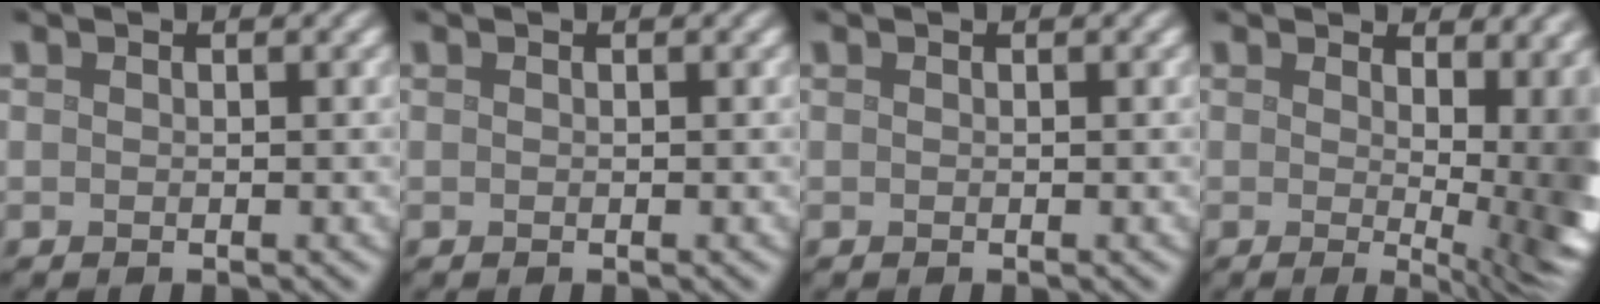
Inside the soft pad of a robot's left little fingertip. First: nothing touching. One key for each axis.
{"total": 0.0}
{"total": 0.0}
{"total": 9.7, "fx": 1.5, "fy": 3.6, "fz": 8.8, "tx": -0.062, "ty": 0.000, "tz": 0.020}